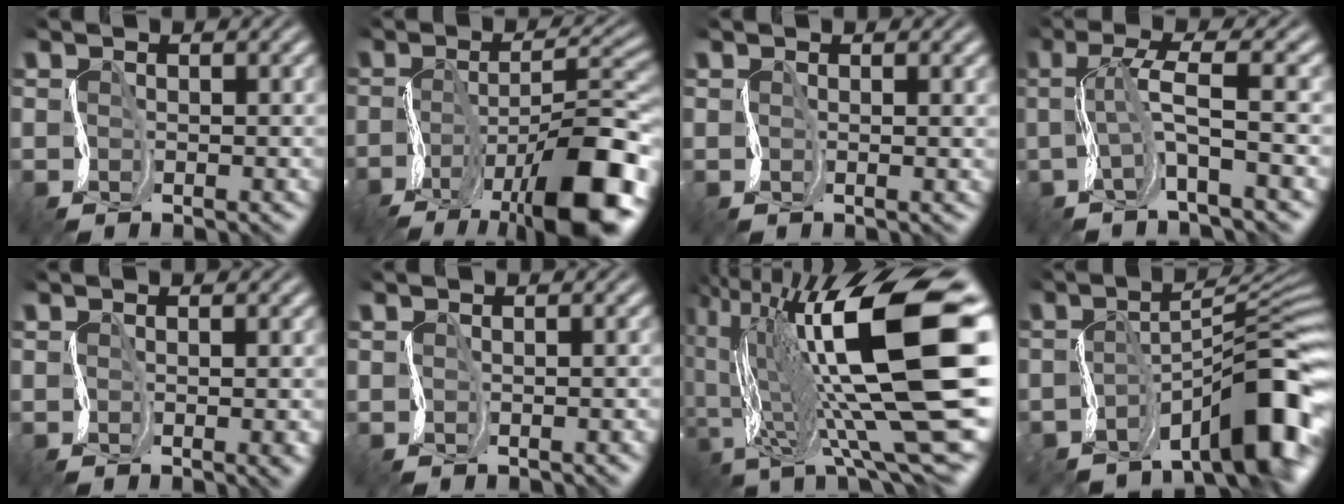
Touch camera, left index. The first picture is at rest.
{"total": 12.2, "force": [-6.4, 4.4, 9.4], "torque": [-0.141, 0.008, -0.109]}
{"total": 0.9, "force": [0.5, 0.4, 0.7], "torque": [0.002, 0.006, 0.008]}
{"total": 4.6, "force": [0.2, 0.7, 4.6], "torque": [-0.073, 0.014, -0.003]}
{"total": 2.6, "force": [0.0, 1.0, 2.4], "torque": [-0.017, 0.002, 0.004]}
{"total": 1.7, "force": [0.2, 0.8, 1.5], "torque": [-0.001, 0.007, 0.002]}
{"total": 17.0, "force": [1.4, 5.5, 16.0], "torque": [-0.289, 0.030, 0.024]}
{"total": 9.0, "force": [-5.1, 2.6, 7.0], "torque": [-0.068, 0.021, -0.088]}